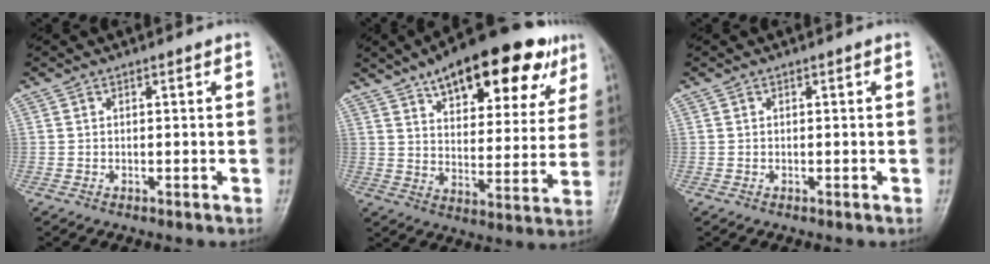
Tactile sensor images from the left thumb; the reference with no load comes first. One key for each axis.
{"total": 23.5, "fx": 13.8, "fy": 10.0, "fz": 16.2, "tx": -0.191, "ty": -0.020, "tz": 0.201}
{"total": 0.0}